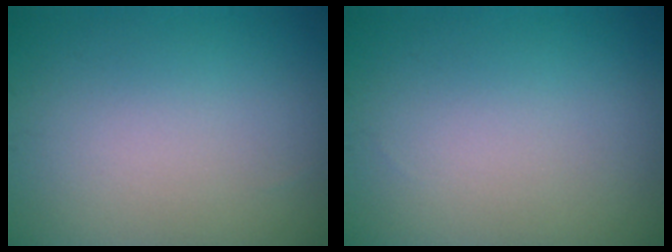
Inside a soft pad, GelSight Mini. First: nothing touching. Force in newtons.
{"total": 0.0}